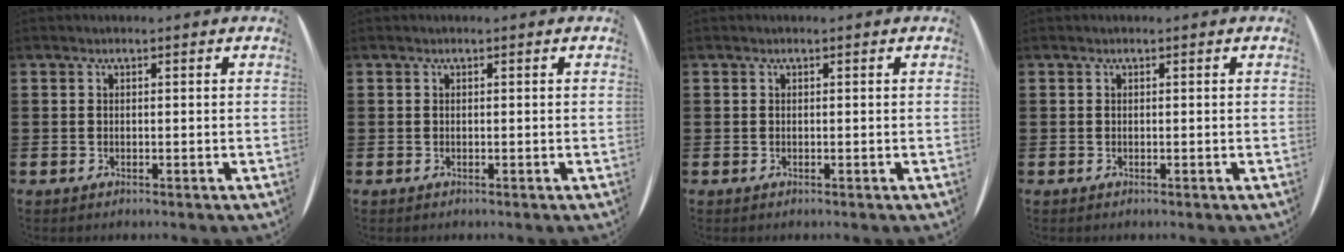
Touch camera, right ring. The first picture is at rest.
{"total": 0.0}
{"total": 0.0}
{"total": 0.0}